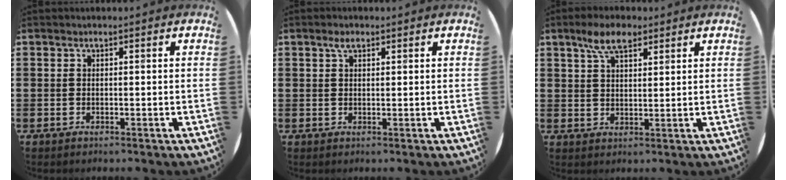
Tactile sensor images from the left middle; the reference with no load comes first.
{"total": 1.7, "force": [1.1, 0.8, 1.0], "torque": [-0.015, 0.002, 0.018]}
{"total": 5.5, "force": [3.8, 2.3, 3.3], "torque": [-0.065, 0.004, 0.066]}